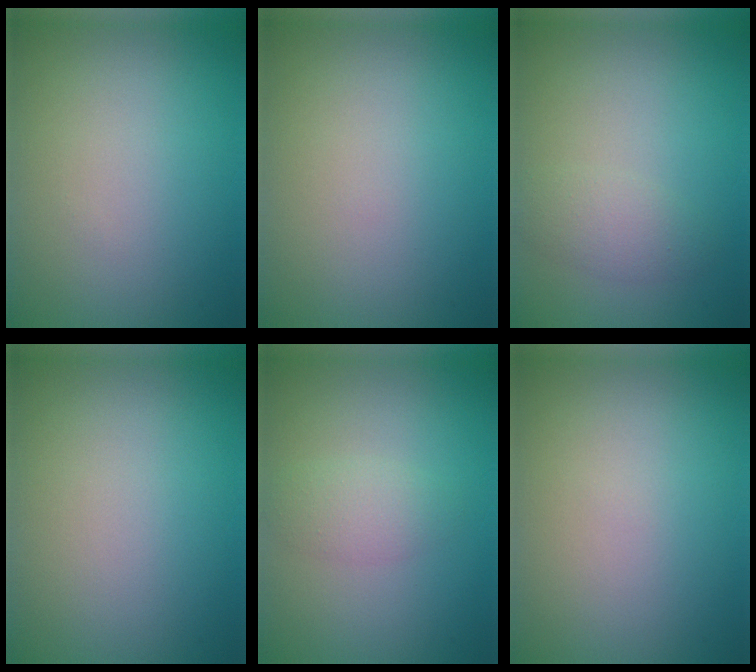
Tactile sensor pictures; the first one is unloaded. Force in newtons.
{"total": 0.0}
{"total": 2.1, "press": 2.1, "slide": 0.1}
{"total": 0.0}
{"total": 2.0, "press": 2.0, "slide": 0.1}
{"total": 0.0}